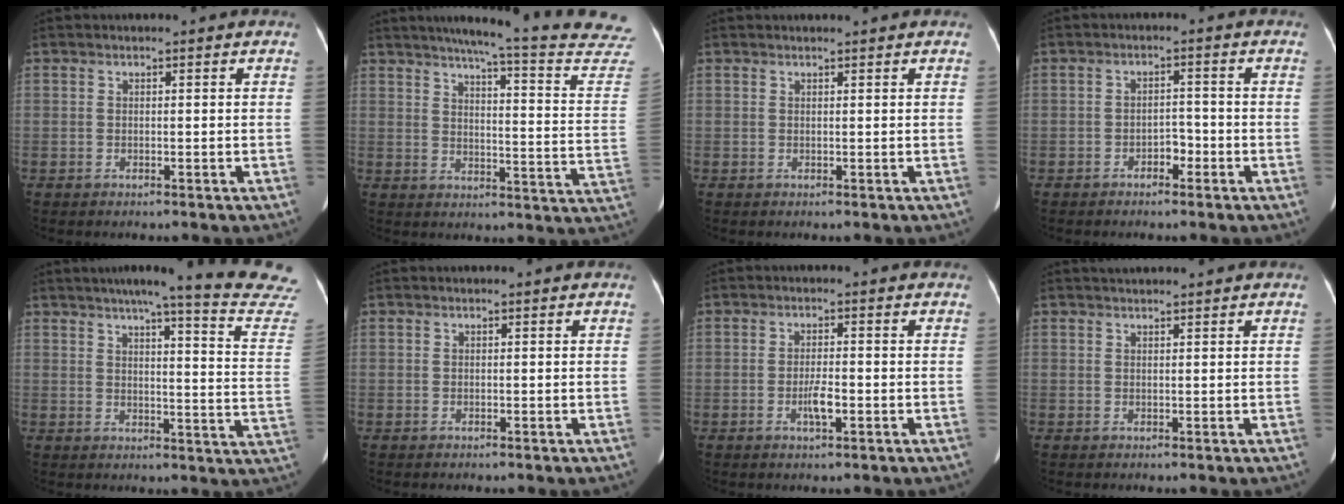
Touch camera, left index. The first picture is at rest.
{"total": 25.2, "force": [22.6, 0.4, 11.1], "torque": [-0.147, -0.083, 0.258]}
{"total": 1.9, "force": [1.8, -0.1, 0.5], "torque": [-0.007, 0.019, 0.026]}
{"total": 2.4, "force": [-1.5, 1.2, 1.4], "torque": [-0.018, 0.006, -0.025]}
{"total": 22.2, "force": [19.9, -0.4, 9.9], "torque": [-0.128, -0.078, 0.223]}
{"total": 0.0}
{"total": 2.8, "force": [-1.0, 0.5, 2.6], "torque": [-0.051, -0.001, -0.017]}
{"total": 2.0, "force": [1.9, -0.1, 0.6], "torque": [-0.005, 0.024, 0.036]}